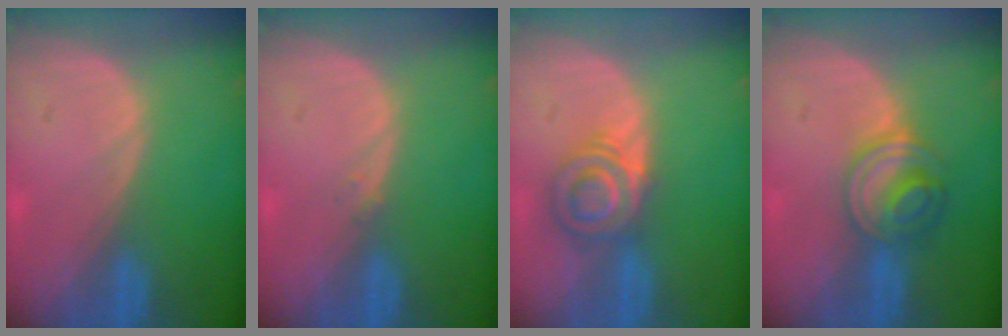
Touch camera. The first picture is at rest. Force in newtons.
{"total": 0.6, "press": 0.5, "slide": 0.3}
{"total": 5.7, "press": 5.6, "slide": 1.1}
{"total": 5.6, "press": 5.5, "slide": 1.3}